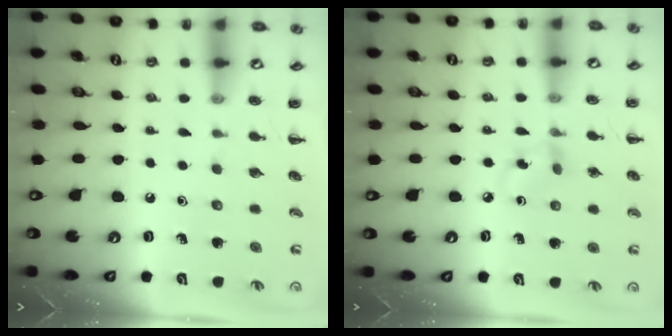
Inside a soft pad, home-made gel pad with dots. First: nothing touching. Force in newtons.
{"total": 4.4, "press": 4.1, "slide": 1.7}